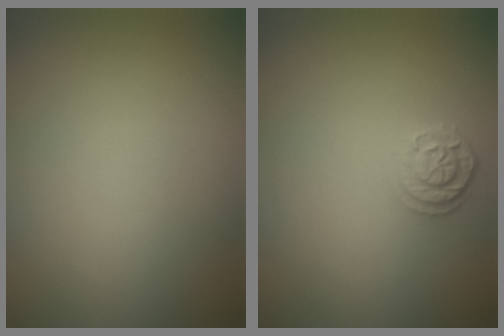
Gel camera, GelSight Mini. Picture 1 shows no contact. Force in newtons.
{"total": 2.1, "press": 1.8, "slide": 0.9}